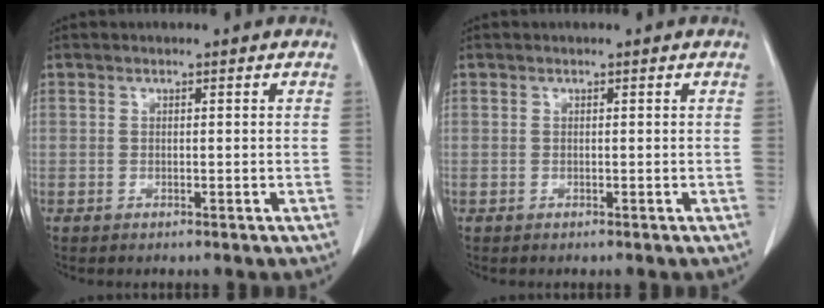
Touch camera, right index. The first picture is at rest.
{"total": 0.0}